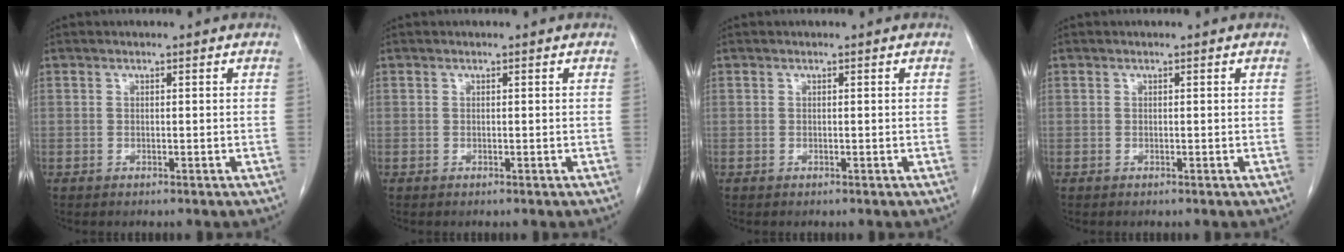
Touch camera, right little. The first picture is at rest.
{"total": 0.0}
{"total": 0.0}
{"total": 0.0}